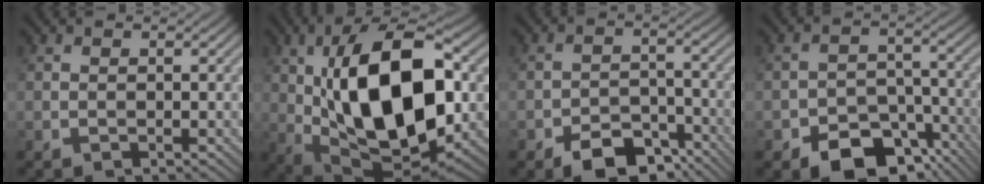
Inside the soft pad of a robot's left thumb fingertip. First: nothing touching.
{"total": 18.3, "force": [1.3, 9.1, 15.8], "torque": [-0.281, 0.009, 0.015]}
{"total": 7.3, "force": [-5.0, 3.7, 3.7], "torque": [-0.055, -0.004, -0.091]}
{"total": 9.8, "force": [-6.3, 5.7, 4.8], "torque": [-0.067, -0.016, -0.108]}